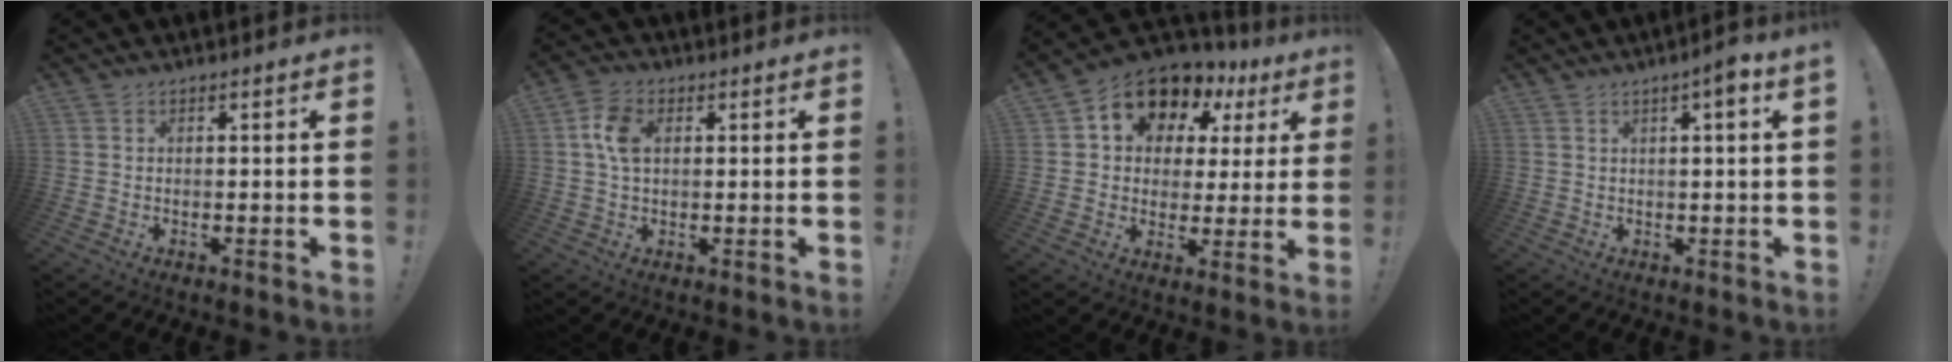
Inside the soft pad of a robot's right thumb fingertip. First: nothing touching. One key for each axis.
{"total": 7.8, "fx": 1.5, "fy": 5.1, "fz": 5.7, "tx": -0.105, "ty": 0.003, "tz": 0.027}
{"total": 11.2, "fx": 7.0, "fy": 7.3, "fz": 4.8, "tx": -0.084, "ty": -0.052, "tz": 0.125}
{"total": 4.0, "fx": 1.3, "fy": -0.3, "fz": 3.8, "tx": -0.049, "ty": -0.006, "tz": 0.013}